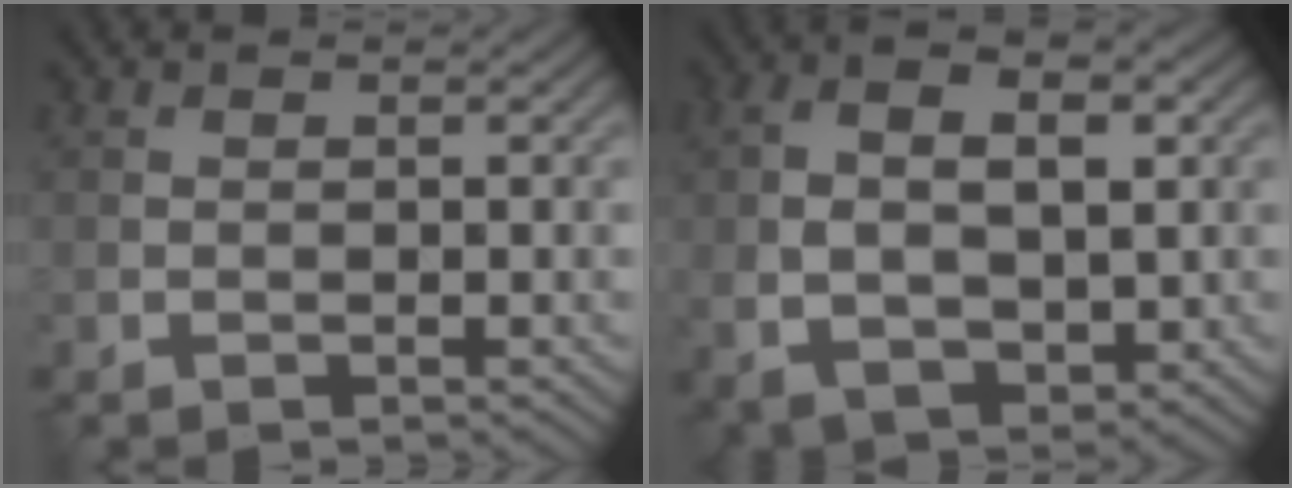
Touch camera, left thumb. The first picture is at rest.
{"total": 9.4, "force": [0.6, 4.9, 7.9], "torque": [-0.161, -0.002, 0.013]}